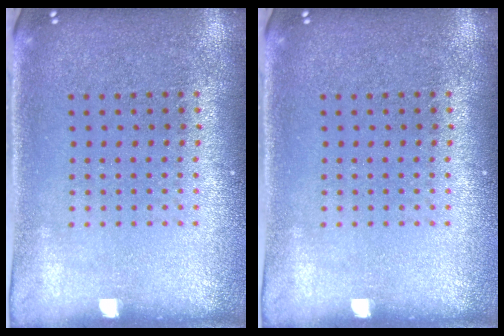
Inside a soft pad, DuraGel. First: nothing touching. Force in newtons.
{"total": 0.0}